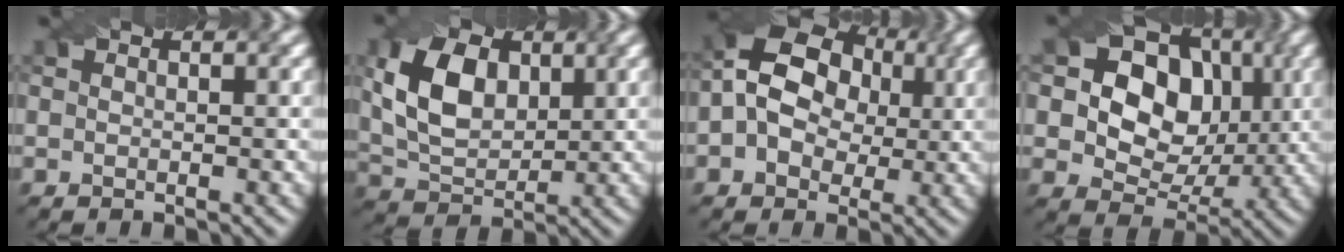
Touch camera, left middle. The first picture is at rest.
{"total": 7.0, "force": [1.7, 4.7, 4.9], "torque": [-0.105, 0.006, 0.035]}
{"total": 11.2, "force": [2.0, 8.8, 6.6], "torque": [-0.122, 0.049, 0.006]}
{"total": 10.9, "force": [2.4, 8.6, 6.2], "torque": [-0.090, 0.026, 0.024]}